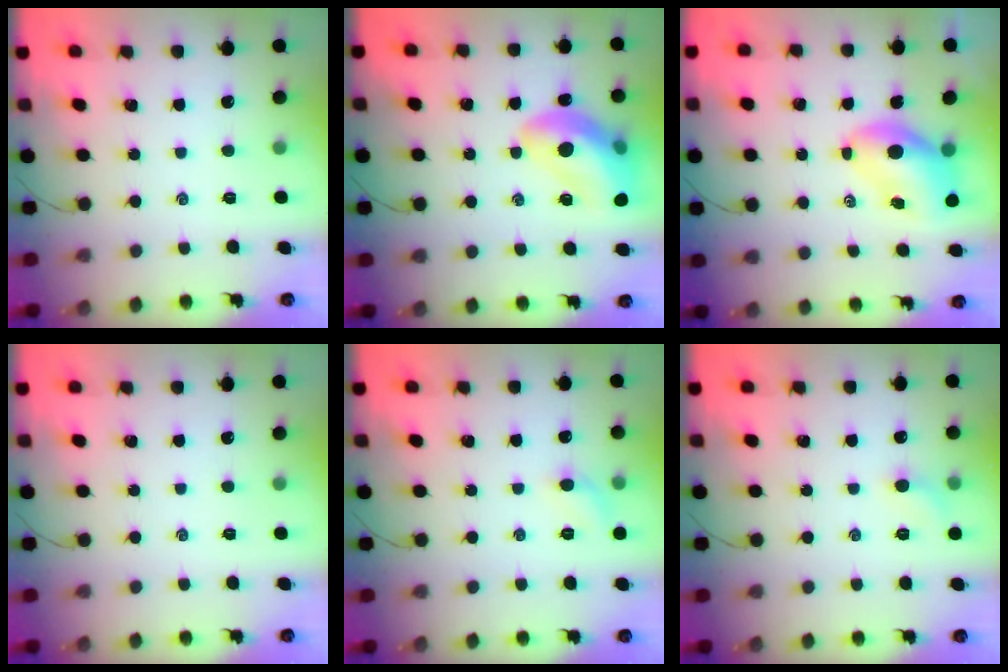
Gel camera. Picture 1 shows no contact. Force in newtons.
{"total": 16.7, "press": 16.4, "slide": 3.1}
{"total": 7.5, "press": 7.2, "slide": 2.1}
{"total": 0.0}
{"total": 6.3, "press": 5.9, "slide": 2.0}
{"total": 5.2, "press": 5.0, "slide": 1.7}